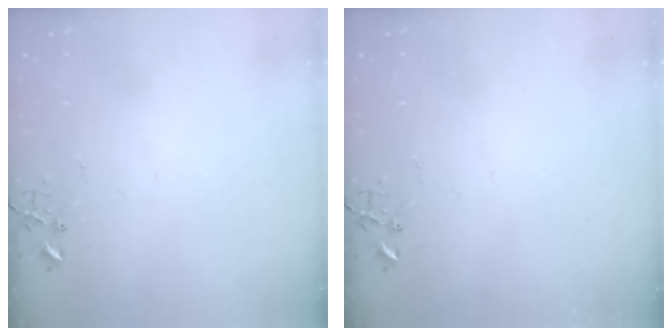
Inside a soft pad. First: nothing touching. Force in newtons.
{"total": 0.0}